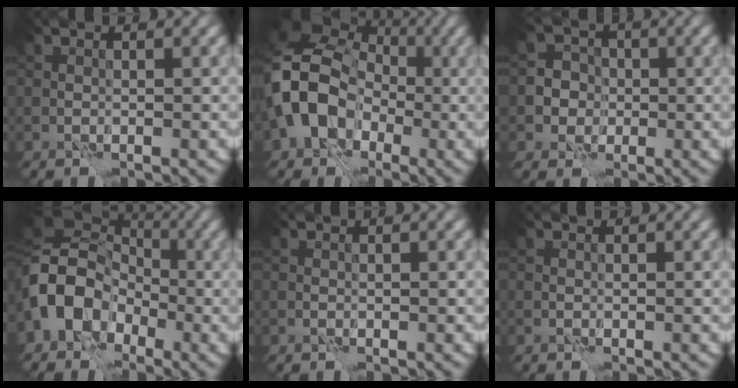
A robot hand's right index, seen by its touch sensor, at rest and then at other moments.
{"total": 10.0, "force": [-2.0, 8.0, 5.6], "torque": [-0.114, 0.000, -0.054]}
{"total": 3.8, "force": [-0.8, 3.6, 0.8], "torque": [0.012, 0.008, -0.030]}
{"total": 10.0, "force": [-2.5, 7.6, 6.0], "torque": [-0.119, -0.003, -0.060]}
{"total": 0.0}
{"total": 0.0}